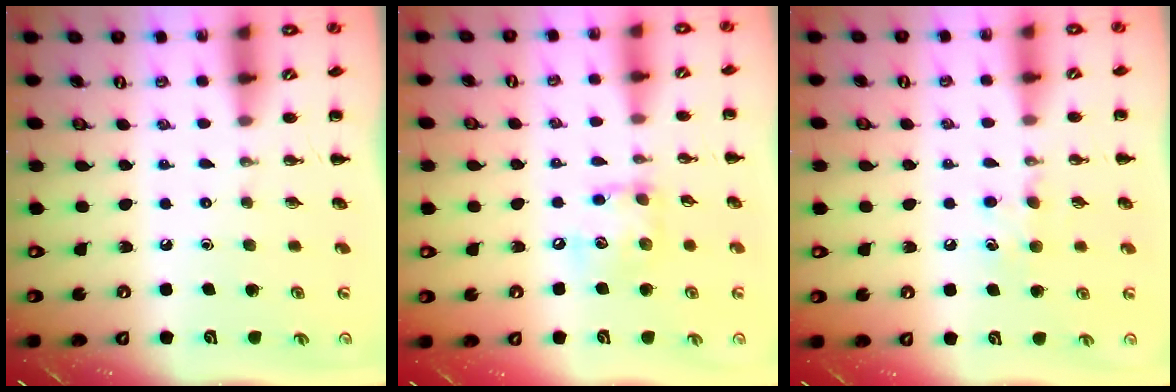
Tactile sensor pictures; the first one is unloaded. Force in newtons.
{"total": 10.3, "press": 10.2, "slide": 0.8}
{"total": 6.8, "press": 6.6, "slide": 1.6}